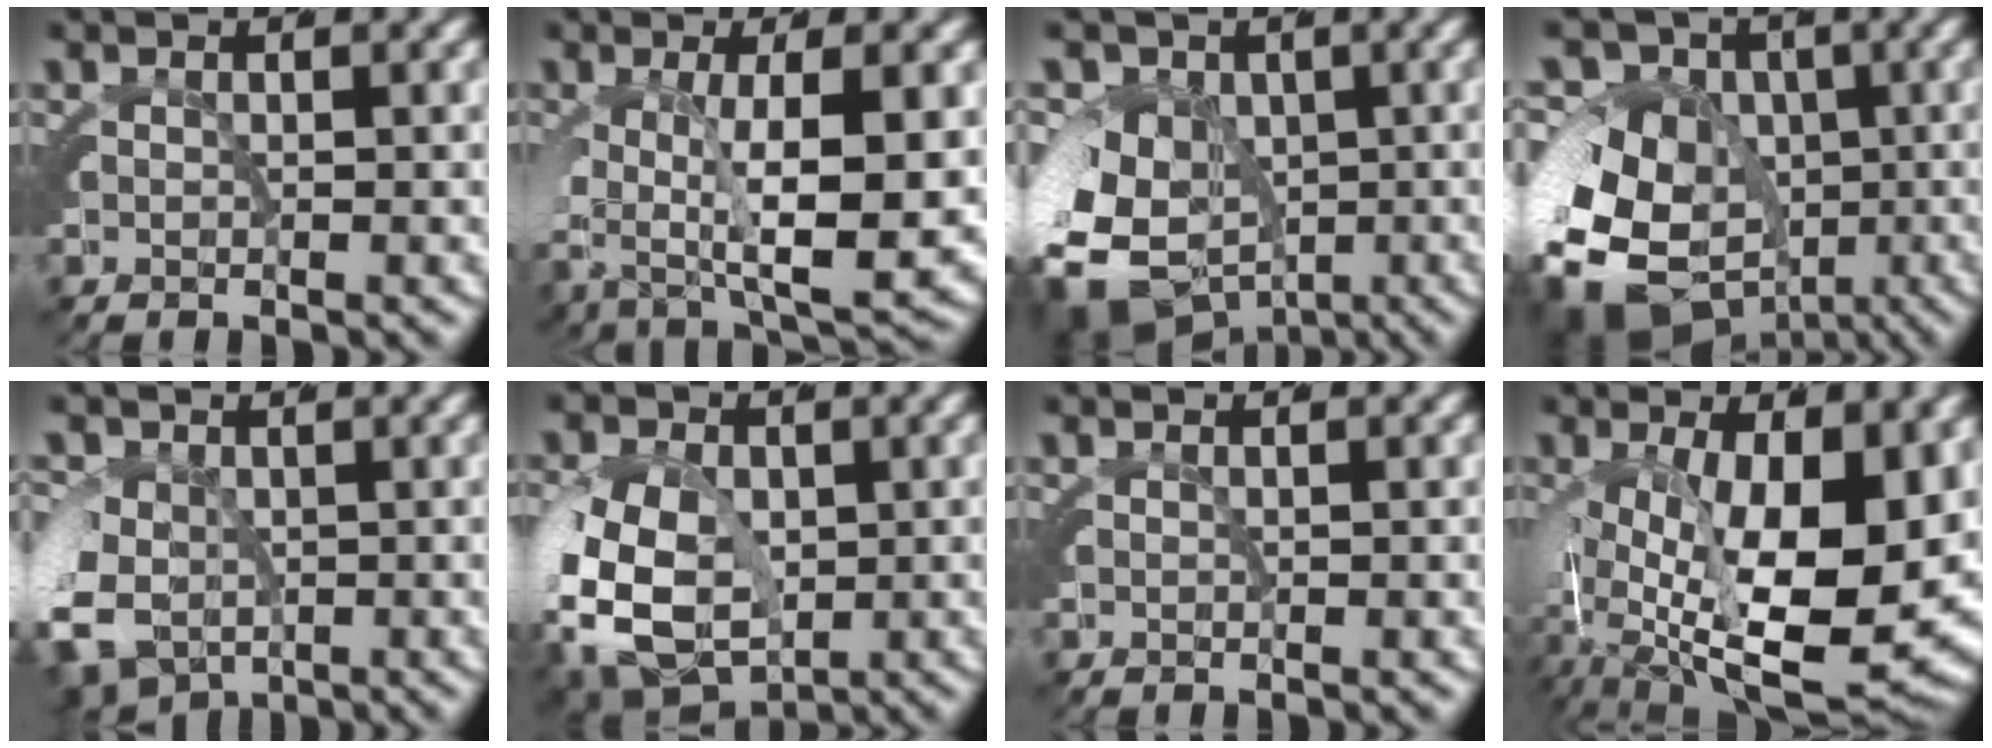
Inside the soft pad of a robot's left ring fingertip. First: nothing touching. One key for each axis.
{"total": 6.8, "fx": 0.3, "fy": 2.2, "fz": 6.4, "tx": -0.102, "ty": -0.008, "tz": 0.014}
{"total": 12.2, "fx": -3.9, "fy": 9.7, "fz": 6.3, "tx": -0.138, "ty": -0.063, "tz": -0.047}
{"total": 15.4, "fx": -5.2, "fy": 12.5, "fz": 7.3, "tx": -0.158, "ty": -0.078, "tz": -0.071}
{"total": 8.9, "fx": -3.6, "fy": 7.5, "fz": 3.1, "tx": -0.082, "ty": -0.047, "tz": -0.045}
{"total": 10.5, "fx": -3.6, "fy": 8.5, "fz": 5.2, "tx": -0.130, "ty": -0.054, "tz": -0.044}
{"total": 3.8, "fx": -0.6, "fy": -2.7, "fz": -2.6, "tx": 0.068, "ty": -0.001, "tz": -0.008}
{"total": 12.3, "fx": -3.3, "fy": 5.3, "fz": 10.6, "tx": -0.166, "ty": -0.057, "tz": -0.020}